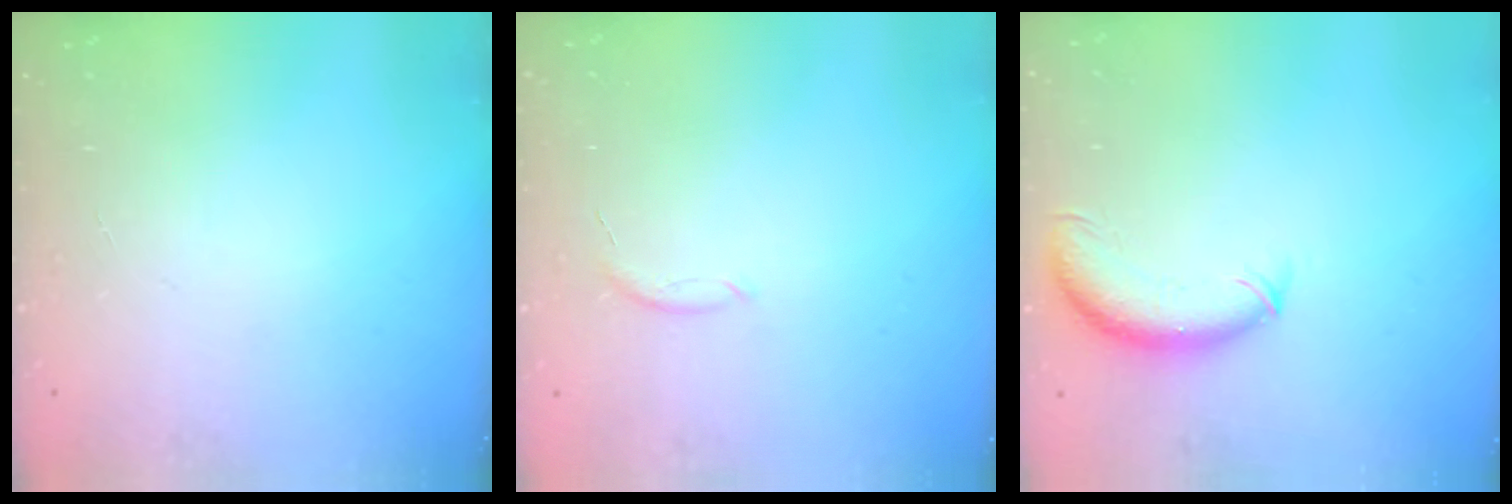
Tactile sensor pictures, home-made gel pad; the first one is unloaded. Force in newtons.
{"total": 4.8, "press": 4.7, "slide": 0.7}
{"total": 9.7, "press": 9.6, "slide": 1.8}